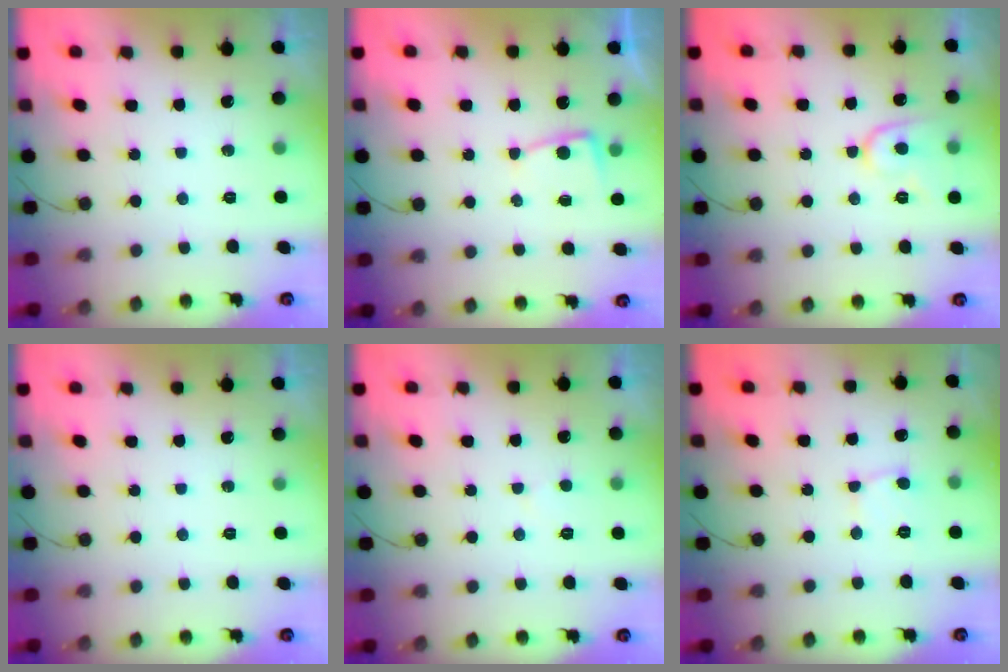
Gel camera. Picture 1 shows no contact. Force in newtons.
{"total": 4.9, "press": 4.9, "slide": 0.5}
{"total": 9.1, "press": 9.1, "slide": 0.9}
{"total": 0.0}
{"total": 3.9, "press": 3.9, "slide": 0.3}
{"total": 2.9, "press": 2.9, "slide": 0.2}